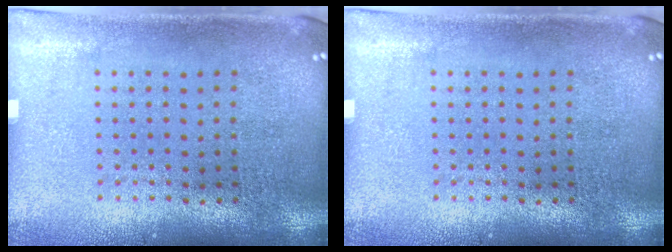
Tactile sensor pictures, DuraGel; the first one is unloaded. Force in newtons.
{"total": 0.0}